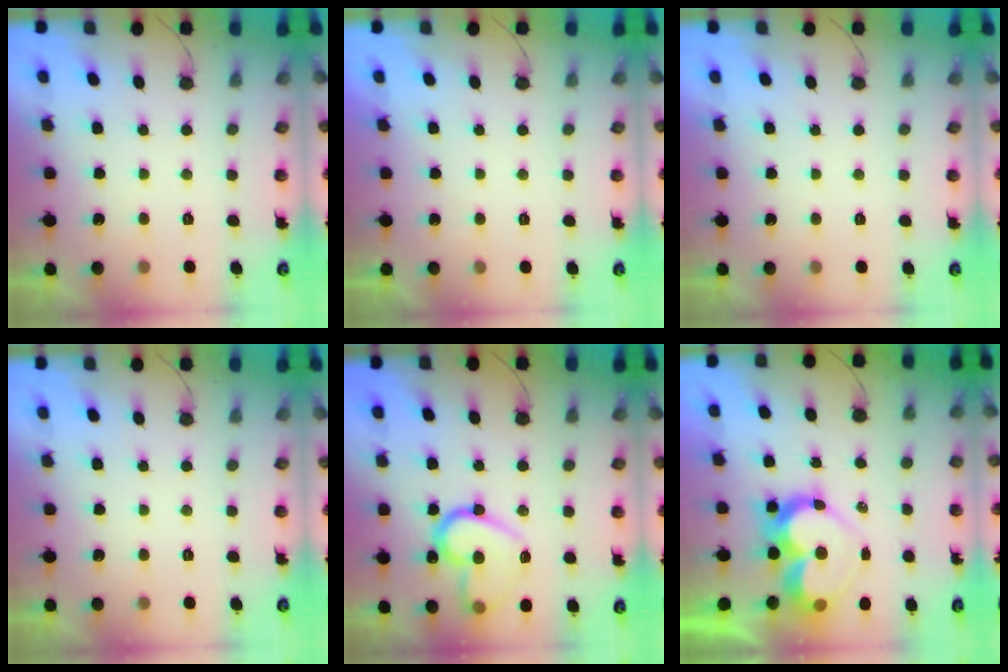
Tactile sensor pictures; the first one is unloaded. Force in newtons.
{"total": 2.0, "press": 2.0, "slide": 0.1}
{"total": 1.7, "press": 1.7, "slide": 0.1}
{"total": 0.0}
{"total": 16.9, "press": 16.8, "slide": 1.7}
{"total": 13.0, "press": 12.9, "slide": 1.0}